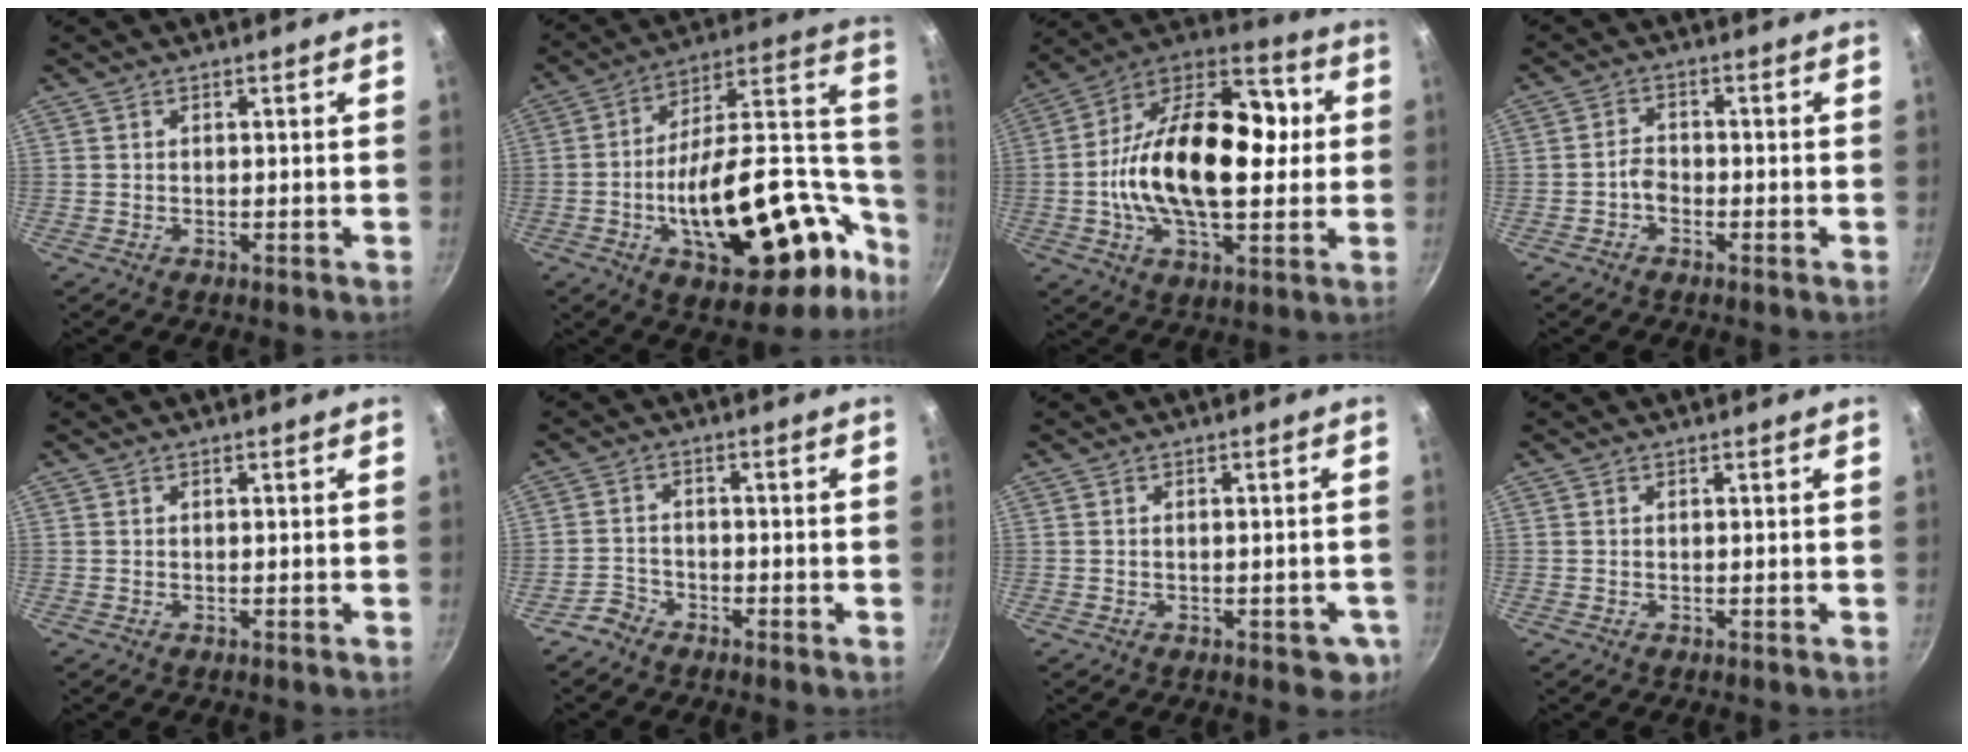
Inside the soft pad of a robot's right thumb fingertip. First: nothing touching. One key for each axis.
{"total": 33.9, "fx": -10.5, "fy": 16.8, "fz": 27.5, "tx": -0.357, "ty": 0.069, "tz": -0.146}
{"total": 26.1, "fx": 0.5, "fy": 15.0, "fz": 21.4, "tx": -0.339, "ty": 0.034, "tz": -0.011}
{"total": 2.7, "fx": -1.4, "fy": 1.7, "fz": 1.4, "tx": -0.021, "ty": 0.021, "tz": -0.029}
{"total": 0.0}
{"total": 3.0, "fx": -2.5, "fy": 1.6, "fz": 0.4, "tx": -0.006, "ty": 0.031, "tz": -0.048}
{"total": 4.3, "fx": -1.5, "fy": 2.3, "fz": 3.3, "tx": -0.021, "ty": 0.010, "tz": -0.011}
{"total": 0.0}